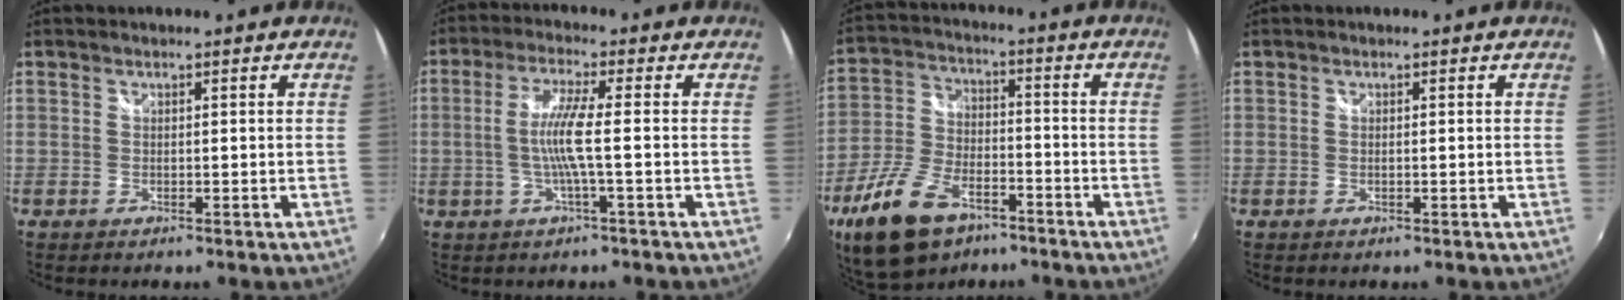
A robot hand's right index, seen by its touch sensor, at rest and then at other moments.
{"total": 6.5, "force": [-1.0, -0.5, 6.4], "torque": [-0.136, -0.003, -0.017]}
{"total": 15.6, "force": [-9.6, 8.0, 9.3], "torque": [-0.207, -0.014, -0.176]}
{"total": 0.0}